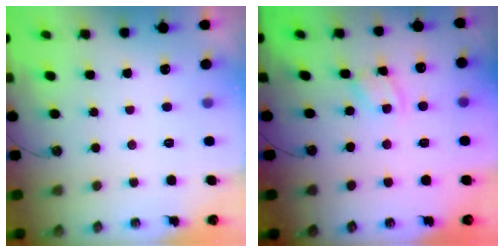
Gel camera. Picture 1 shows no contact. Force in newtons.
{"total": 2.7, "press": 2.7, "slide": 0.4}